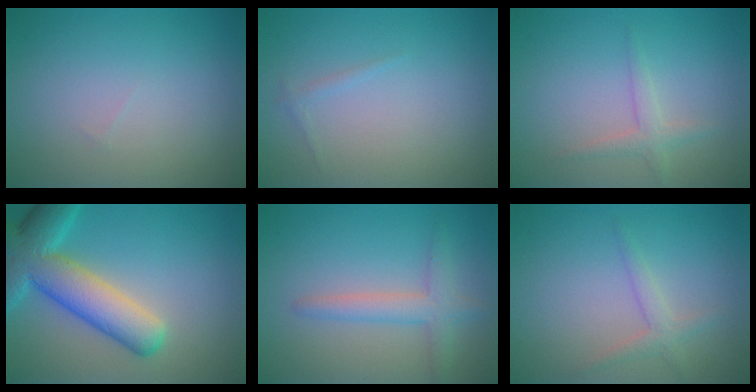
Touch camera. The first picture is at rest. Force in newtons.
{"total": 0.6, "press": 0.6, "slide": 0.0}
{"total": 1.6, "press": 1.6, "slide": 0.0}
{"total": 8.7, "press": 8.7, "slide": 0.5}
{"total": 2.6, "press": 2.6, "slide": 0.2}
{"total": 1.7, "press": 1.6, "slide": 0.1}